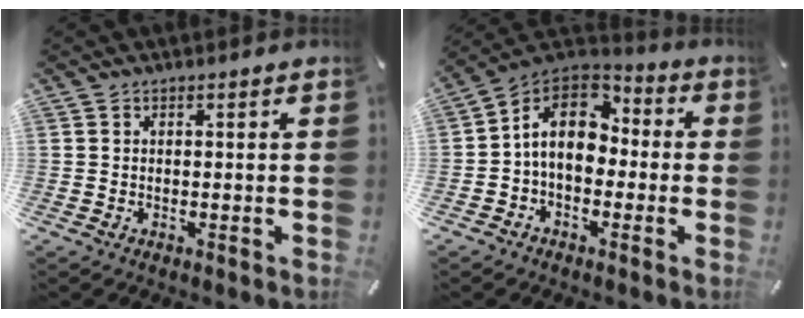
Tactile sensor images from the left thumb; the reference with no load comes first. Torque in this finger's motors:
{"motor_torque": [2.13, 2.88, 0.44, 0.16, 0.14]}